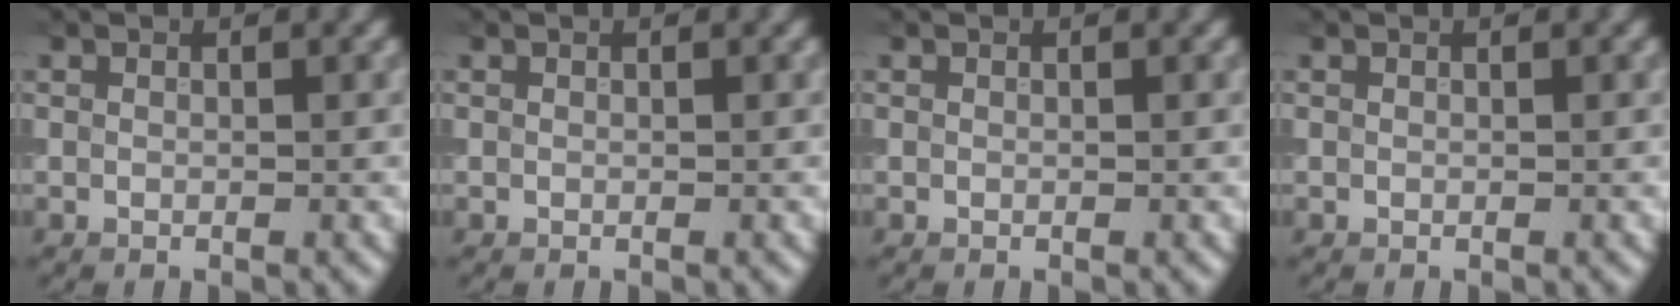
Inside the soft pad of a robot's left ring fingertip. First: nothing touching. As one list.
[{"total": 0.0}, {"total": 0.0}, {"total": 0.0}]